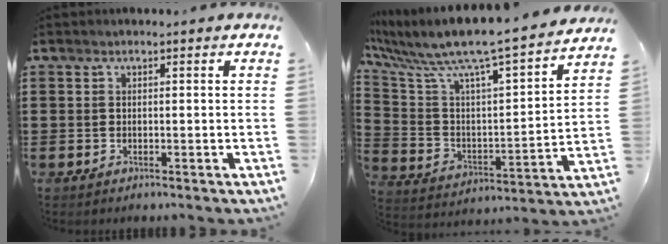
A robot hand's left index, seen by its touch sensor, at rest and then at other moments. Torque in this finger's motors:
{"motor_torque": [2.14, 0.00, 1.05, 0.12]}